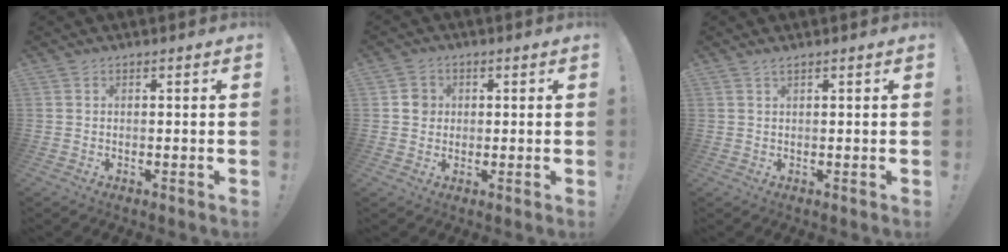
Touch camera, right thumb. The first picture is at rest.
{"total": 4.1, "force": [0.5, 3.9, 1.1], "torque": [-0.005, 0.003, 0.008]}
{"total": 1.0, "force": [0.8, -0.1, 0.6], "torque": [-0.016, 0.001, 0.015]}